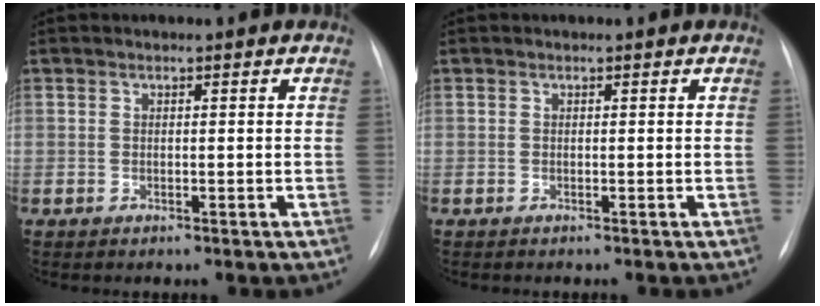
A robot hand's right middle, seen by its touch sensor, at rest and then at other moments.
{"total": 0.0}